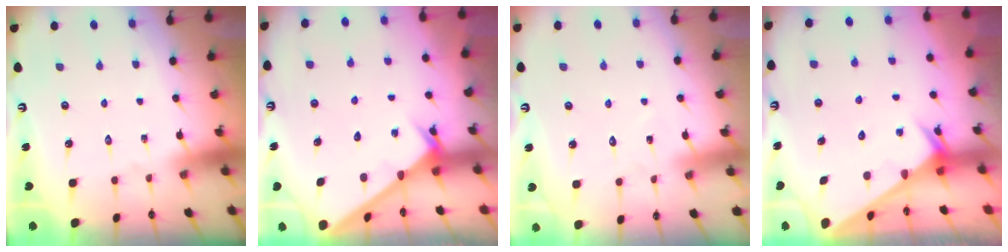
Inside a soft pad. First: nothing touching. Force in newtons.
{"total": 2.2, "press": 2.2, "slide": 0.2}
{"total": 5.3, "press": 5.3, "slide": 0.5}
{"total": 2.5, "press": 2.5, "slide": 0.1}